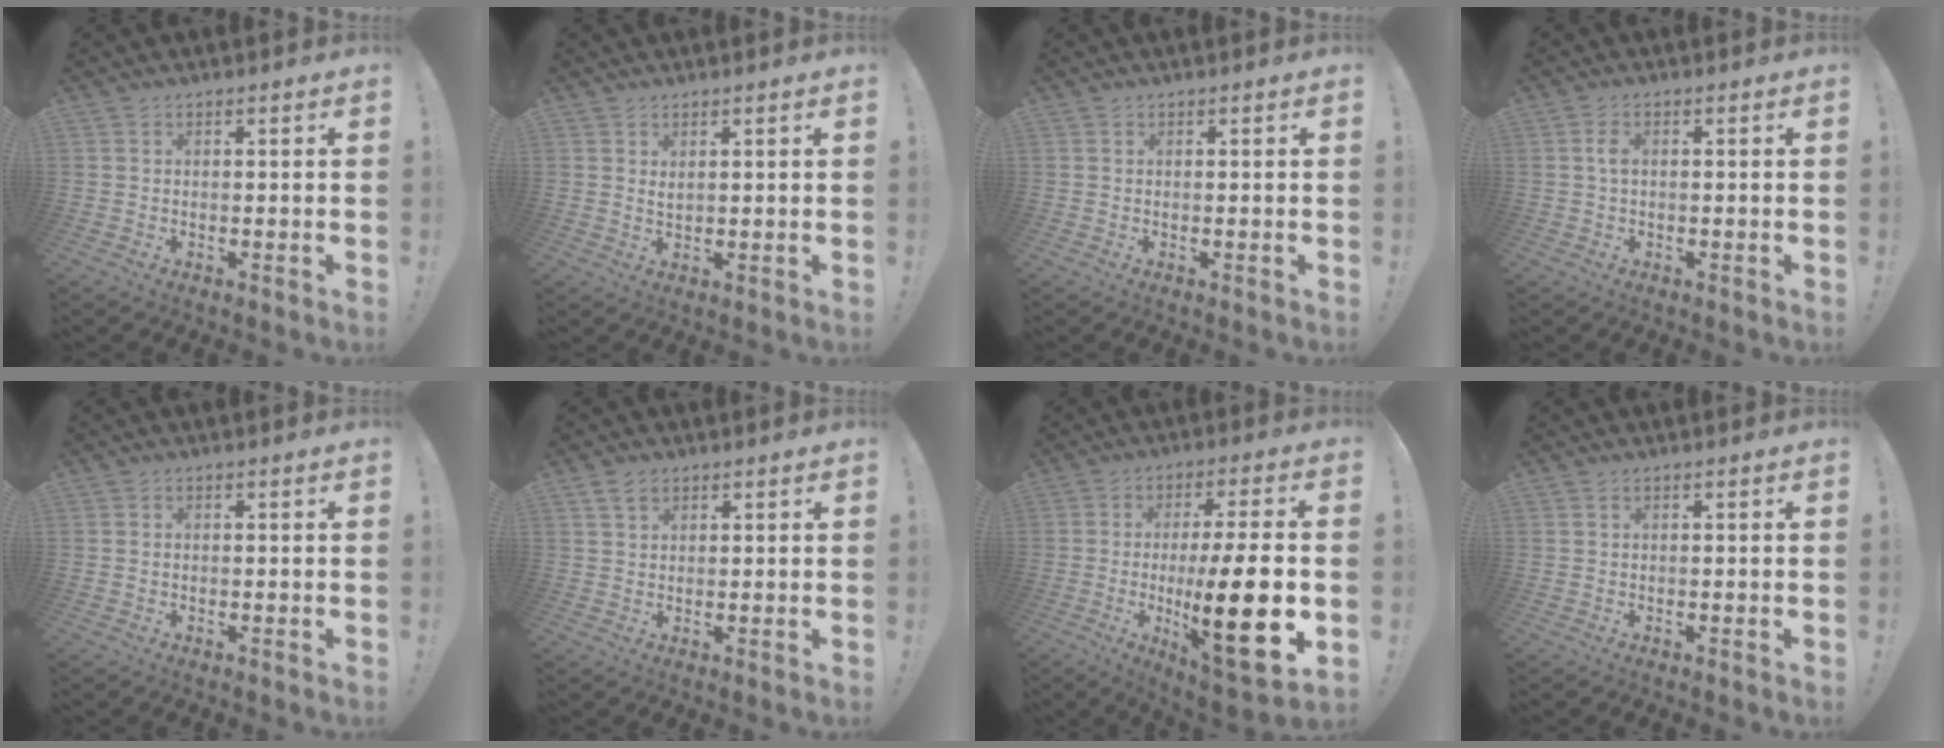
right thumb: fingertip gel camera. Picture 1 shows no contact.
{"total": 1.7, "force": [1.3, 0.5, 0.9], "torque": [-0.003, -0.009, 0.022]}
{"total": 0.0}
{"total": 2.7, "force": [0.2, 1.6, 2.1], "torque": [-0.036, 0.004, 0.001]}
{"total": 0.5, "force": [0.0, 0.5, 0.2], "torque": [-0.006, 0.004, -0.001]}
{"total": 3.7, "force": [2.2, 2.2, 1.8], "torque": [-0.027, -0.004, 0.041]}
{"total": 21.0, "force": [-3.1, 4.3, 20.4], "torque": [-0.339, -0.006, -0.047]}
{"total": 0.0}